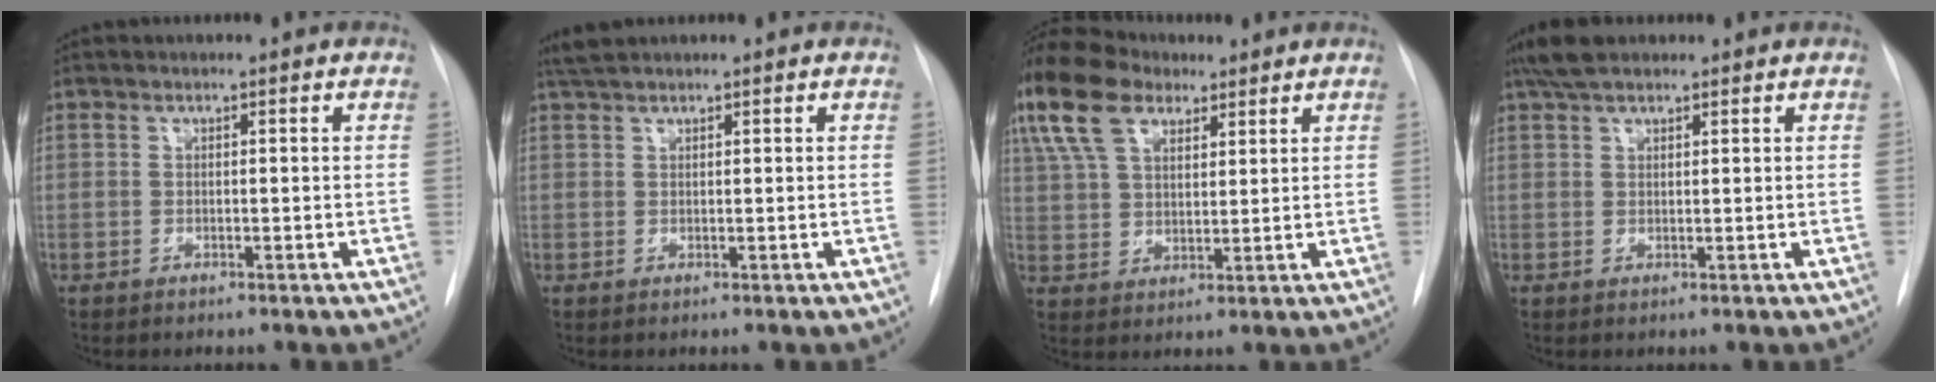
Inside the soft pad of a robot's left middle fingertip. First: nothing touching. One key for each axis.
{"total": 2.0, "fx": 1.8, "fy": 0.0, "fz": 0.8, "tx": -0.016, "ty": 0.015, "tz": 0.037}
{"total": 14.7, "fx": 9.1, "fy": 7.8, "fz": 8.5, "tx": -0.209, "ty": 0.046, "tz": 0.172}
{"total": 4.3, "fx": 3.4, "fy": 1.4, "fz": 2.3, "tx": -0.048, "ty": 0.018, "tz": 0.064}